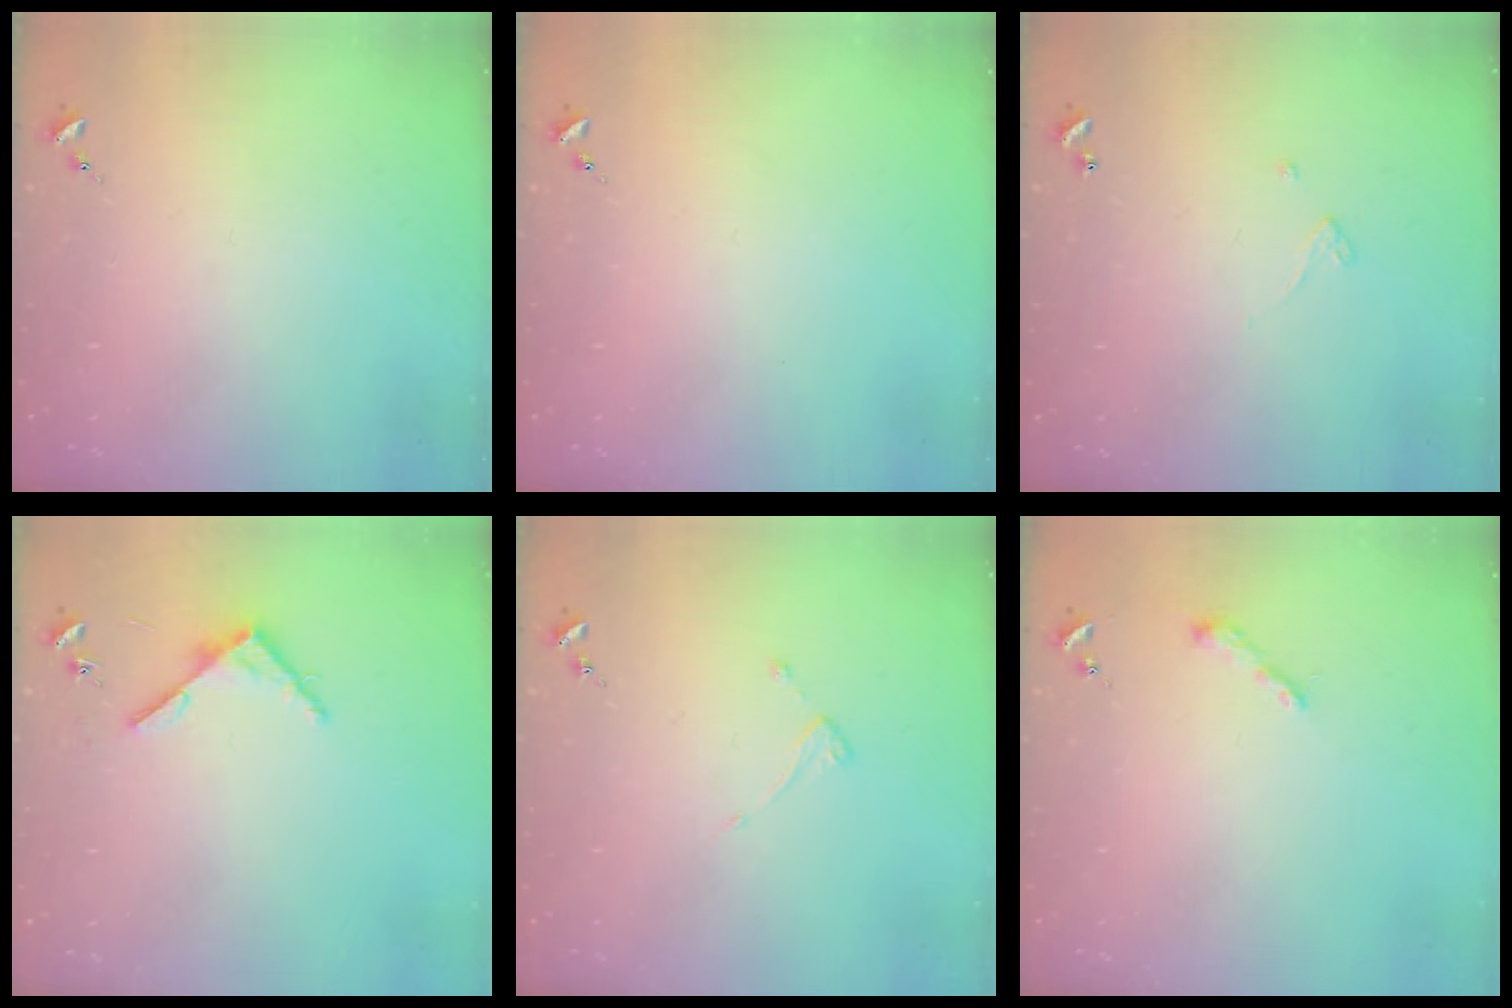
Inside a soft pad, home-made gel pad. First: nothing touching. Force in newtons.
{"total": 0.0}
{"total": 2.6, "press": 2.6, "slide": 0.2}
{"total": 4.2, "press": 4.2, "slide": 0.4}
{"total": 3.5, "press": 3.5, "slide": 0.3}
{"total": 3.8, "press": 3.8, "slide": 0.3}